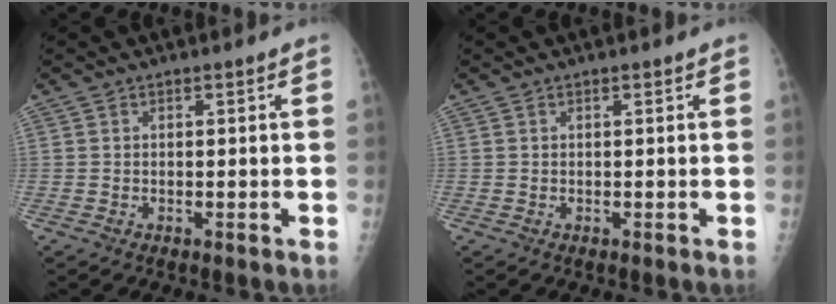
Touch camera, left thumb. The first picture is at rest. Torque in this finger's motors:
{"motor_torque": [-0.02, 0.02, -0.02, 0.03, 0.00]}